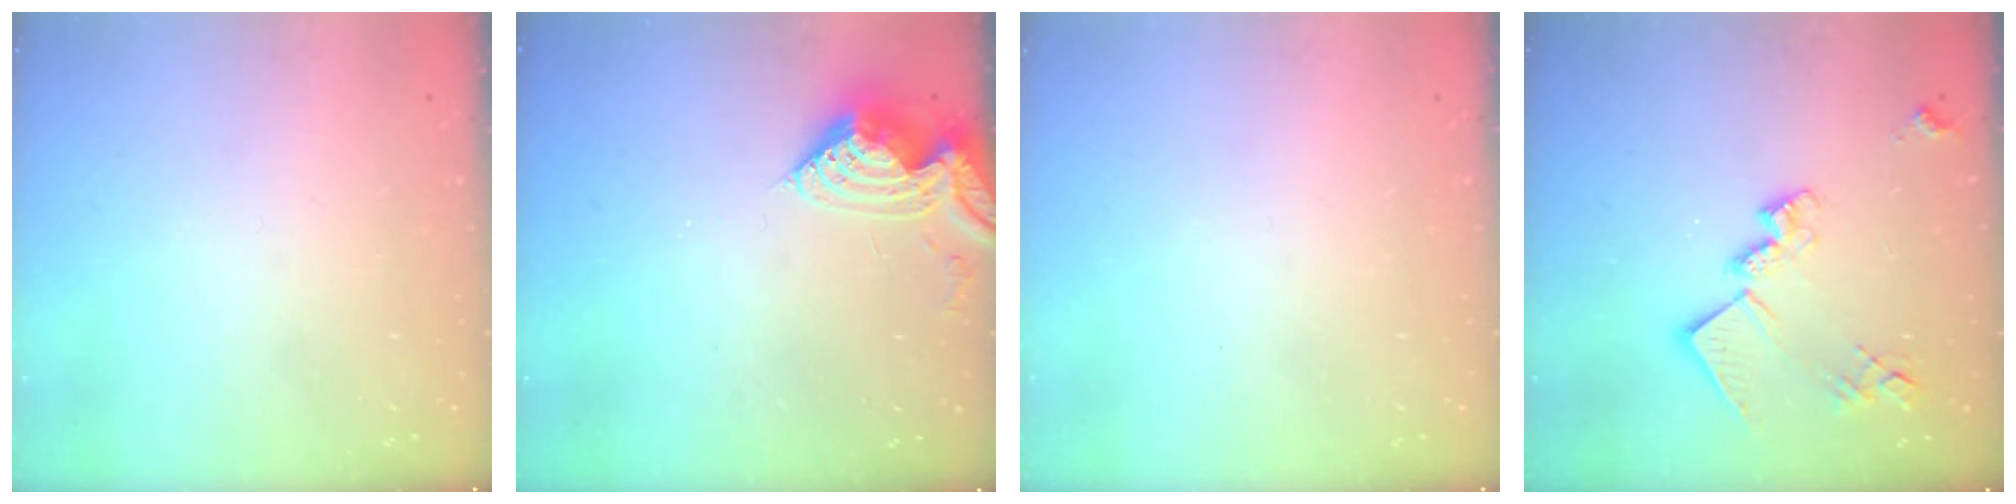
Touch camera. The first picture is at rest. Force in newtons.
{"total": 9.5, "press": 9.5, "slide": 1.0}
{"total": 0.0}
{"total": 17.1, "press": 17.1, "slide": 1.1}